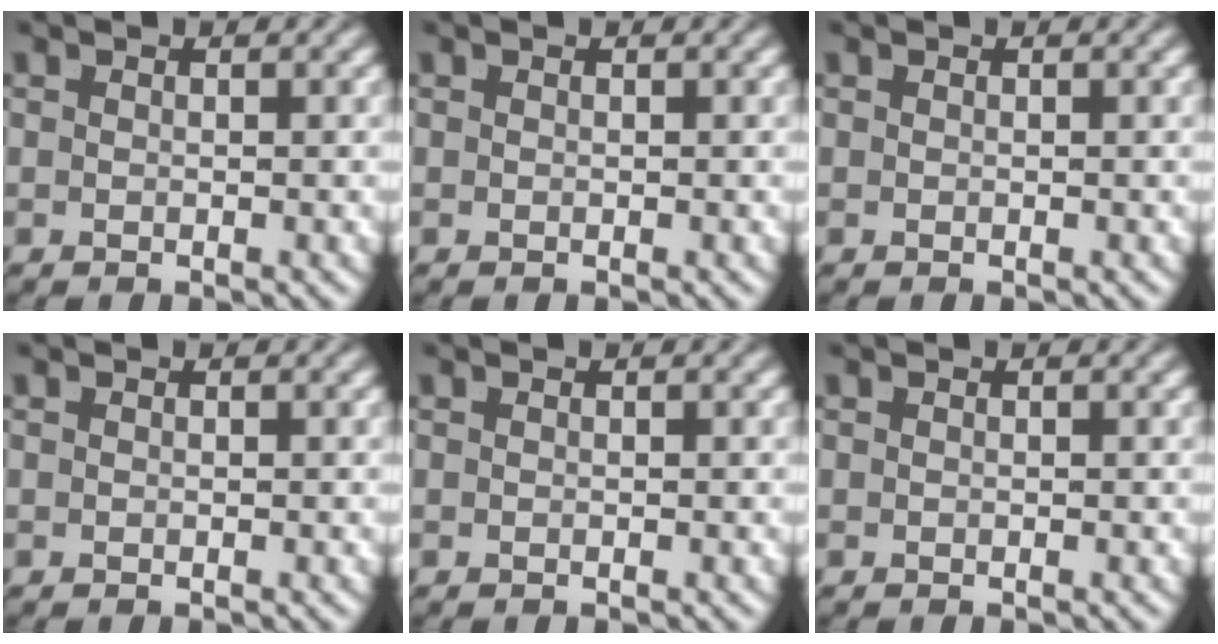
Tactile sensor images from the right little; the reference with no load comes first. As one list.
[{"total": 0.0}, {"total": 0.0}, {"total": 0.0}, {"total": 0.0}, {"total": 0.0}]